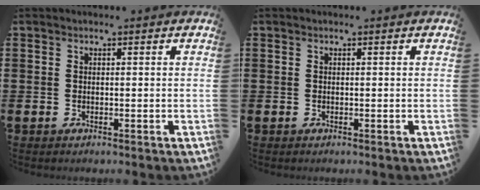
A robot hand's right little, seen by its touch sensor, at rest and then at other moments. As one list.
[{"total": 0.0}]